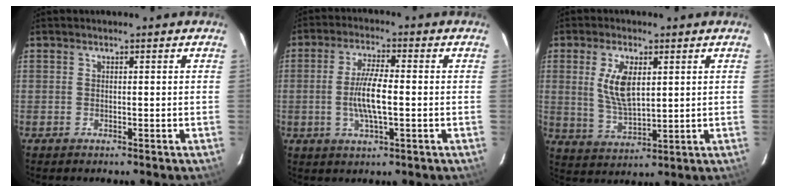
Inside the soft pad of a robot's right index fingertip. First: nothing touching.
{"total": 7.4, "force": [-1.0, 1.8, 7.1], "torque": [-0.138, -0.002, -0.020]}
{"total": 8.8, "force": [2.2, 4.1, 7.4], "torque": [-0.147, -0.001, 0.052]}